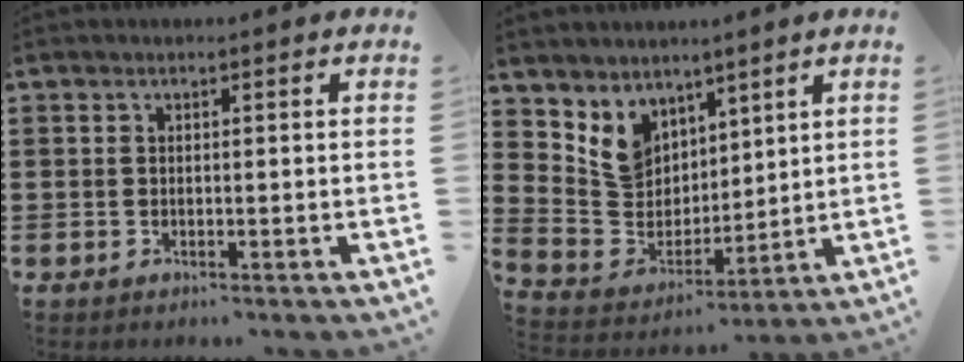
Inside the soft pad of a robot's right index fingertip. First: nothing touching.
{"total": 7.4, "force": [4.5, 5.7, 1.3], "torque": [-0.067, -0.022, 0.091]}